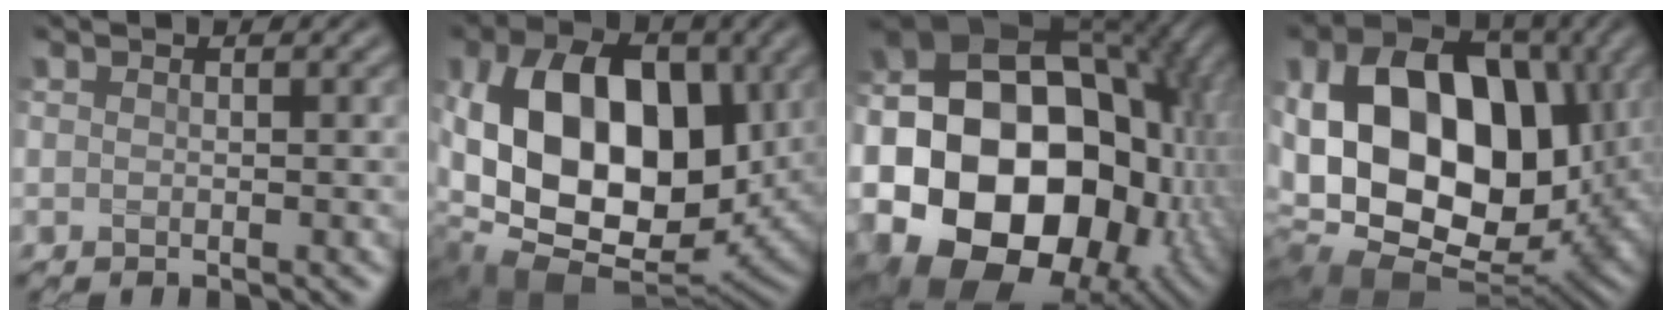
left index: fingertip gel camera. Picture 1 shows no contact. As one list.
[{"total": 14.5, "force": [1.2, 9.4, 11.0], "torque": [-0.186, 0.001, 0.021]}, {"total": 23.3, "force": [-4.3, 18.9, 13.0], "torque": [-0.244, -0.007, -0.103]}, {"total": 18.8, "force": [0.3, 13.0, 13.5], "torque": [-0.268, -0.017, 0.028]}]